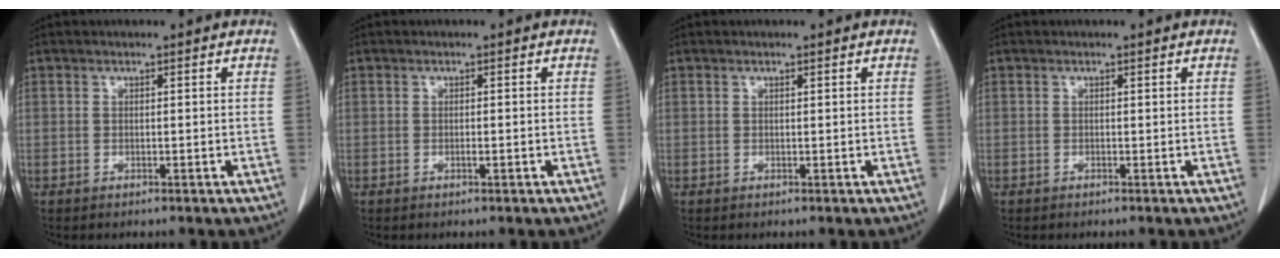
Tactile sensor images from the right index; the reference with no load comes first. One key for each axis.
{"total": 0.8, "fx": -0.2, "fy": 0.1, "fz": 0.8, "tx": -0.014, "ty": 0.000, "tz": -0.002}
{"total": 0.0}
{"total": 0.0}